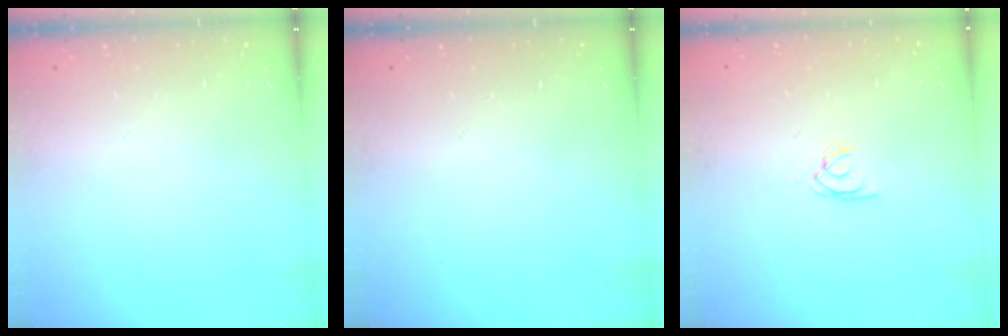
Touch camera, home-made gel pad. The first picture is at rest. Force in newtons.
{"total": 0.0}
{"total": 1.9, "press": 1.9, "slide": 0.2}